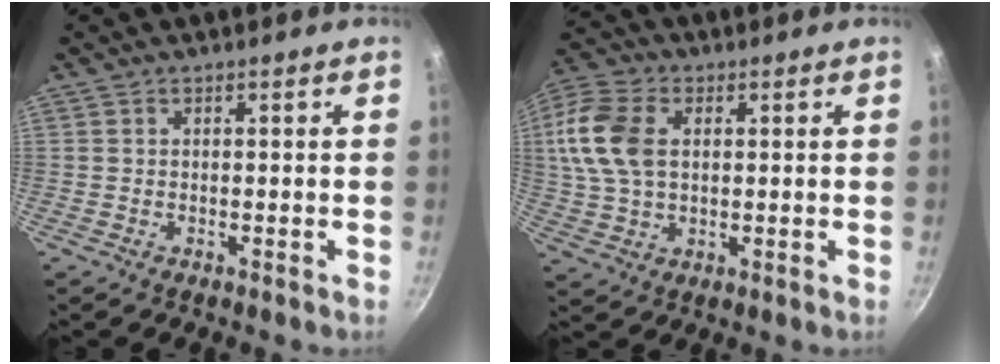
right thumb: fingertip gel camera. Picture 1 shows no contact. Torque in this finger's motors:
{"motor_torque": [0.05, 0.26, 1.52, -0.05, 0.15]}